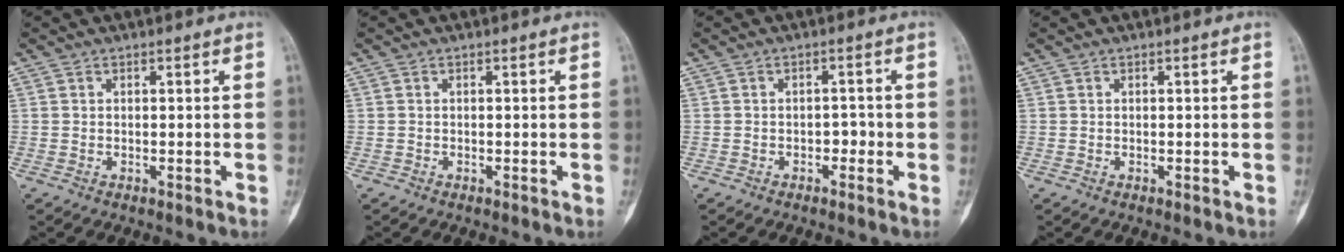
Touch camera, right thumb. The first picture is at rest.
{"total": 0.0}
{"total": 2.0, "force": [-0.8, 1.4, 1.2], "torque": [-0.005, 0.010, -0.016]}
{"total": 0.0}